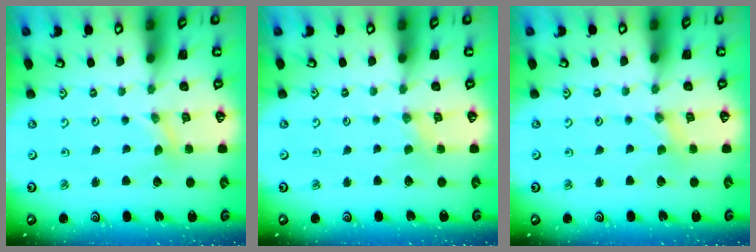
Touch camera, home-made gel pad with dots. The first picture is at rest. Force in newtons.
{"total": 0.5, "press": 0.5, "slide": 0.1}
{"total": 0.0}